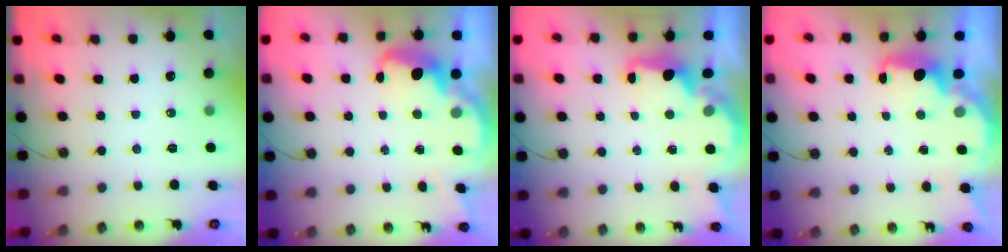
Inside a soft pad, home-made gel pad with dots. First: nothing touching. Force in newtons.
{"total": 3.3, "press": 3.2, "slide": 0.5}
{"total": 3.0, "press": 2.9, "slide": 0.5}
{"total": 3.8, "press": 3.7, "slide": 0.6}